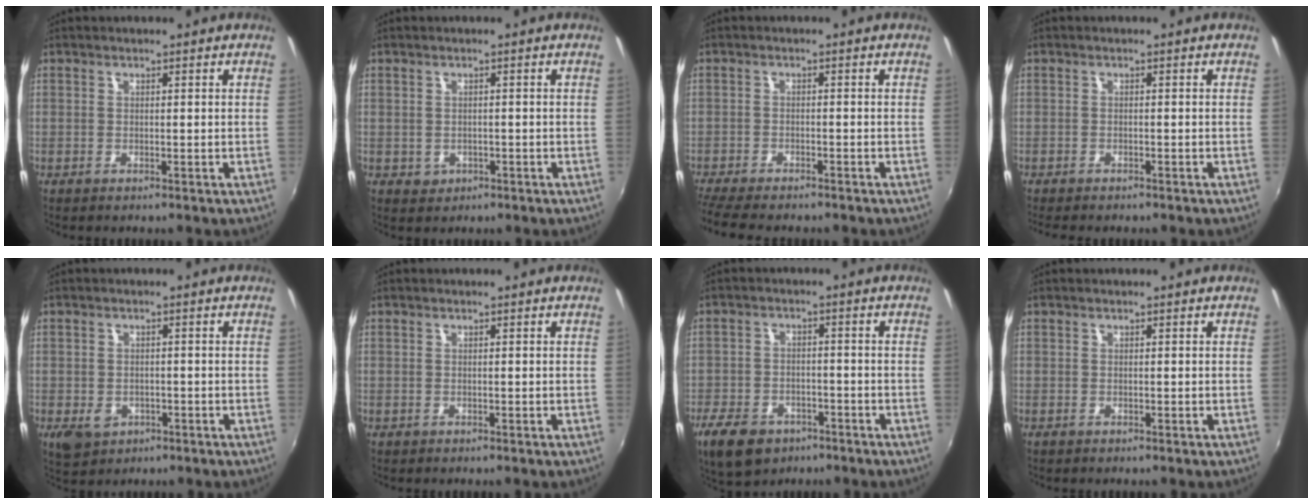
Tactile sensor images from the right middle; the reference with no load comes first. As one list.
[{"total": 2.2, "force": [-0.5, 2.0, 0.7], "torque": [-0.014, -0.003, -0.003]}, {"total": 9.7, "force": [-8.4, 2.1, 4.4], "torque": [-0.111, -0.036, -0.142]}, {"total": 3.8, "force": [-3.3, 1.0, 1.7], "torque": [-0.037, -0.020, -0.051]}, {"total": 5.3, "force": [-2.1, 4.0, 2.7], "torque": [-0.058, -0.009, -0.029]}, {"total": 0.0}, {"total": 11.4, "force": [-7.1, 7.0, 5.4], "torque": [-0.144, -0.013, -0.117]}, {"total": 0.0}]